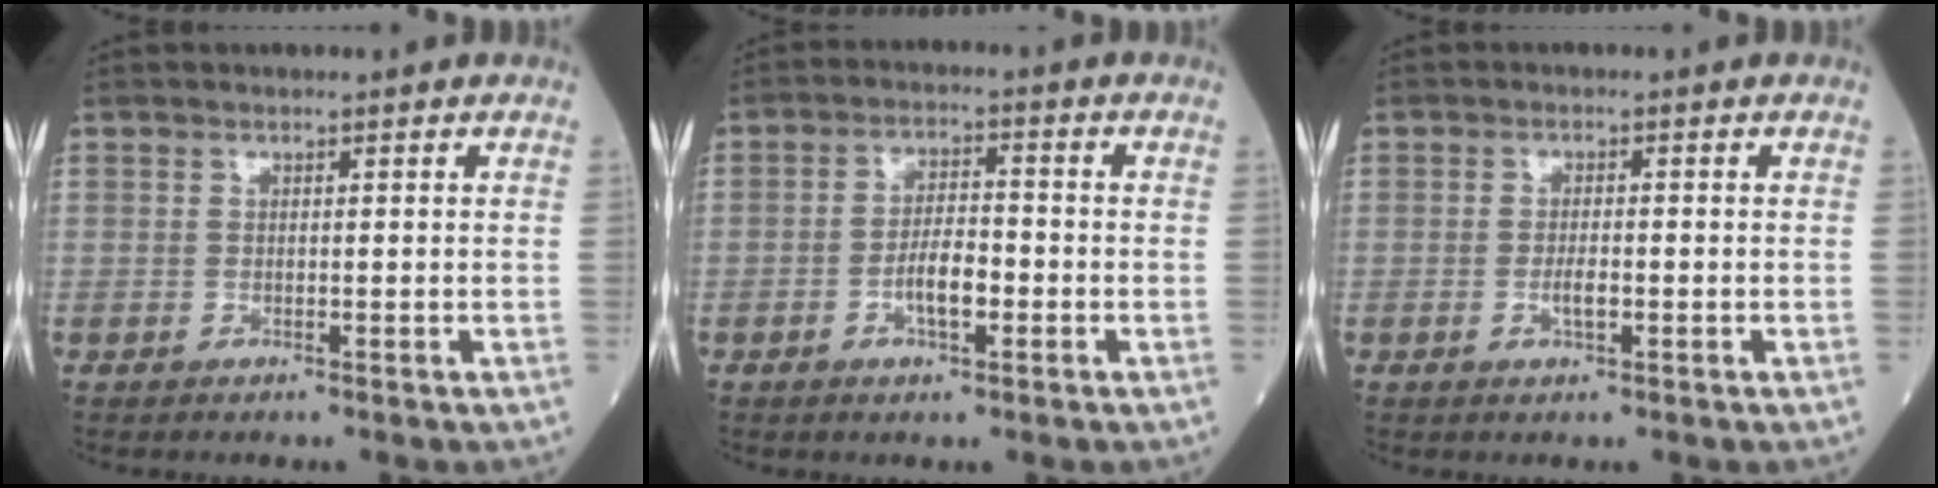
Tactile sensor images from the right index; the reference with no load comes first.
{"total": 5.1, "force": [-1.7, 1.7, 4.5], "torque": [-0.083, 0.007, -0.031]}
{"total": 2.3, "force": [-0.7, 0.6, 2.1], "torque": [-0.039, 0.001, -0.010]}